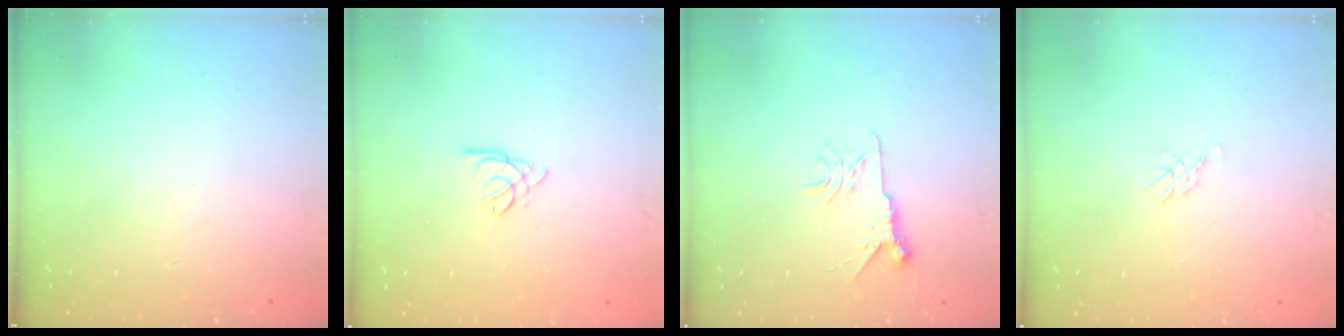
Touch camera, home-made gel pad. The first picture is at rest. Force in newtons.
{"total": 2.6, "press": 2.6, "slide": 0.6}
{"total": 6.3, "press": 6.2, "slide": 0.9}
{"total": 1.4, "press": 1.4, "slide": 0.2}